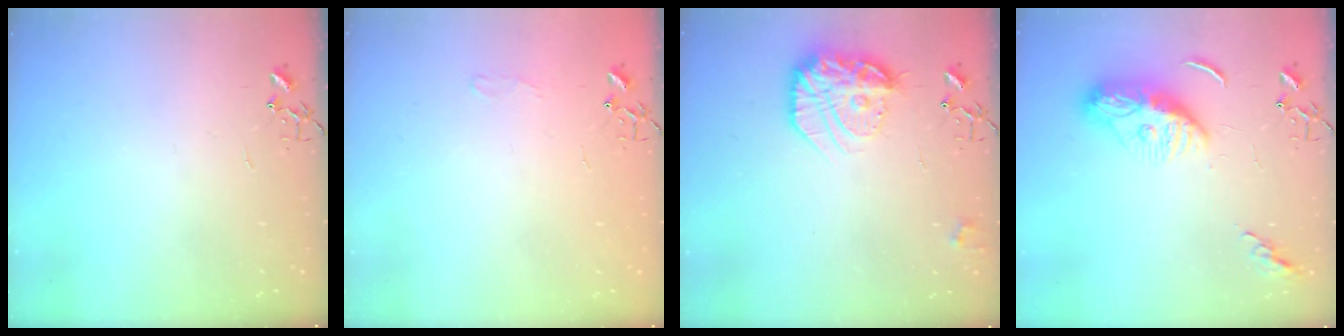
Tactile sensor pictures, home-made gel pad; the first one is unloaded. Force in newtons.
{"total": 5.9, "press": 5.8, "slide": 0.7}
{"total": 18.4, "press": 18.4, "slide": 1.1}
{"total": 10.7, "press": 10.6, "slide": 1.1}